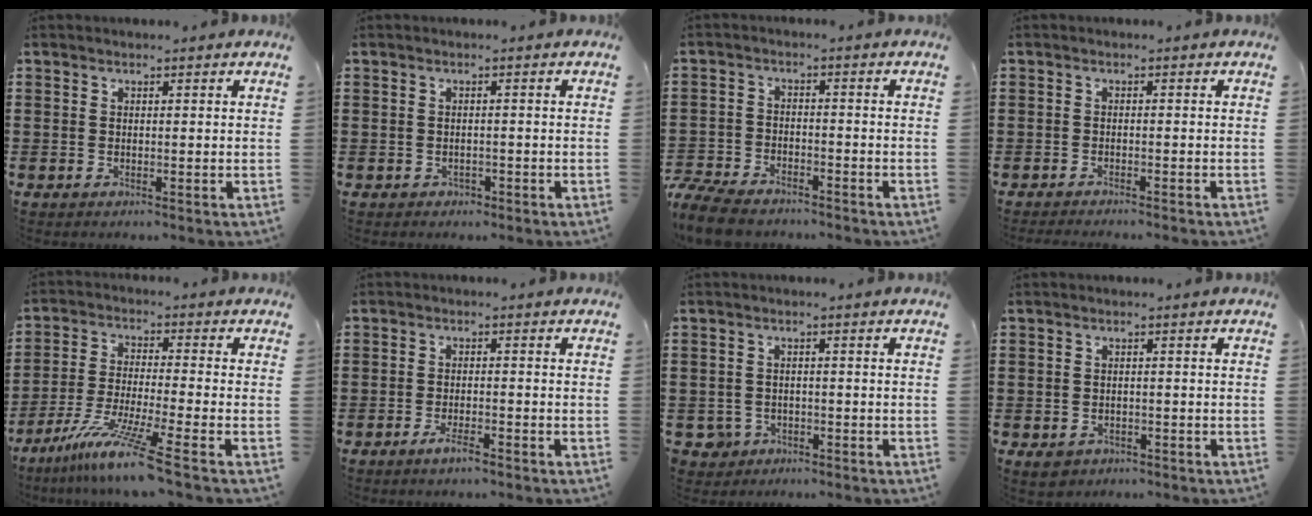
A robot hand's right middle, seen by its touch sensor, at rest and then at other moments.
{"total": 0.6, "force": [-0.5, 0.4, 0.0], "torque": [-0.003, 0.002, -0.011]}
{"total": 6.3, "force": [-5.9, 1.5, 1.8], "torque": [-0.049, 0.008, -0.120]}
{"total": 1.2, "force": [-1.1, -0.1, 0.2], "torque": [-0.004, 0.000, -0.022]}
{"total": 9.3, "force": [-6.9, -0.9, 6.2], "torque": [-0.124, -0.017, -0.139]}
{"total": 2.6, "force": [-1.8, 0.6, 1.9], "torque": [-0.030, 0.003, -0.032]}
{"total": 2.1, "force": [-1.4, 1.5, 0.2], "torque": [-0.020, -0.005, -0.034]}
{"total": 1.4, "force": [-1.0, 0.9, 0.2], "torque": [-0.010, 0.001, -0.024]}